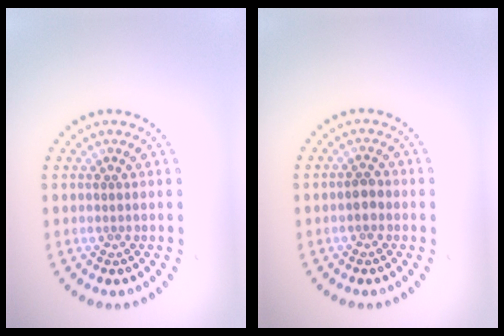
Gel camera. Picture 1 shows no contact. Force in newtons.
{"total": 1.4, "press": 1.4, "slide": 0.2}